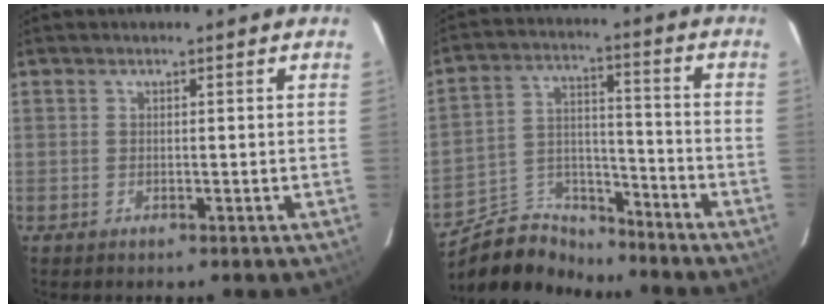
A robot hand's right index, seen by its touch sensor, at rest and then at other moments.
{"total": 11.7, "force": [-10.3, 4.8, 2.6], "torque": [-0.061, 0.041, -0.179]}